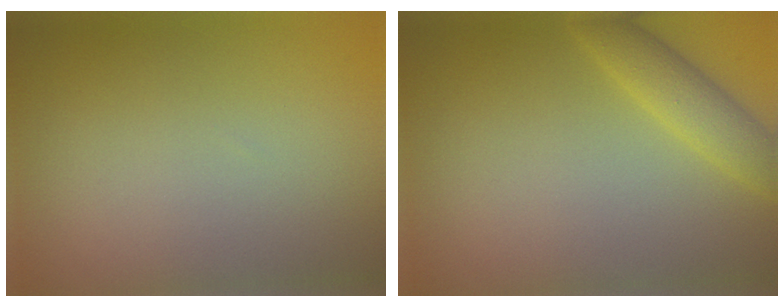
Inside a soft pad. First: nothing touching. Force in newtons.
{"total": 2.9, "press": 2.9, "slide": 0.2}